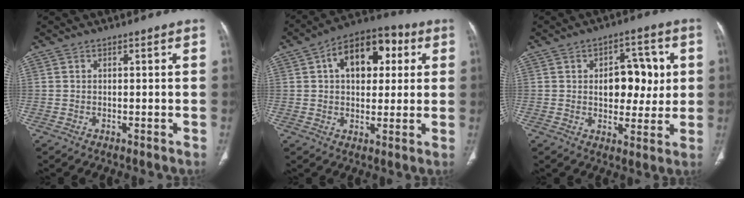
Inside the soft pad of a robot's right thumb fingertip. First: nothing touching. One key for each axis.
{"total": 14.4, "fx": 4.1, "fy": 9.1, "fz": 10.5, "tx": -0.117, "ty": 0.020, "tz": 0.056}
{"total": 11.1, "fx": 1.5, "fy": 6.9, "fz": 8.6, "tx": -0.071, "ty": 0.004, "tz": 0.026}